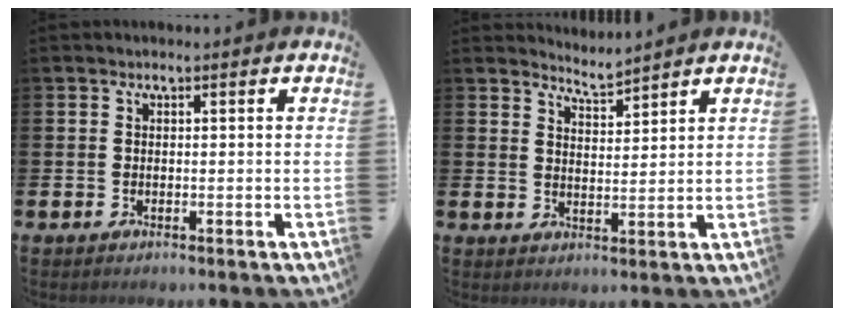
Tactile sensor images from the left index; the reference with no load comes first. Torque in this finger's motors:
{"motor_torque": [-0.20, -0.15, -0.06, 0.00]}